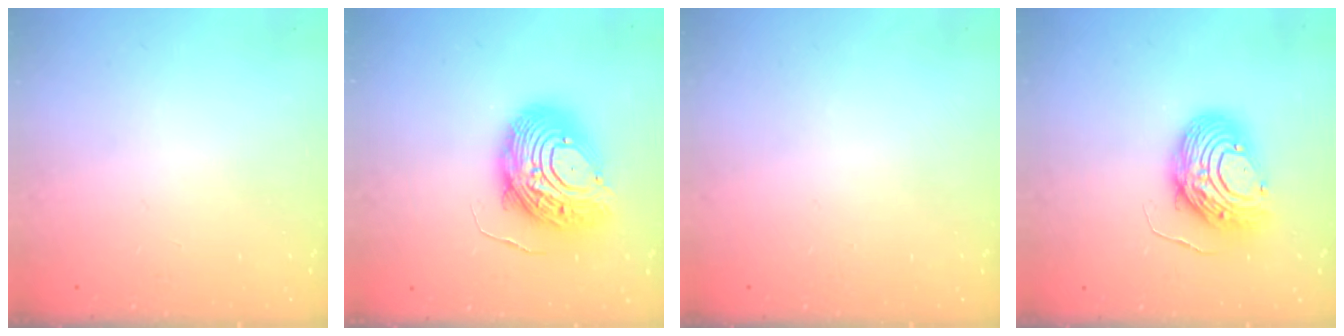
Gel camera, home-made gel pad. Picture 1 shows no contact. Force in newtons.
{"total": 13.9, "press": 13.9, "slide": 1.4}
{"total": 0.0}
{"total": 11.5, "press": 11.5, "slide": 1.1}